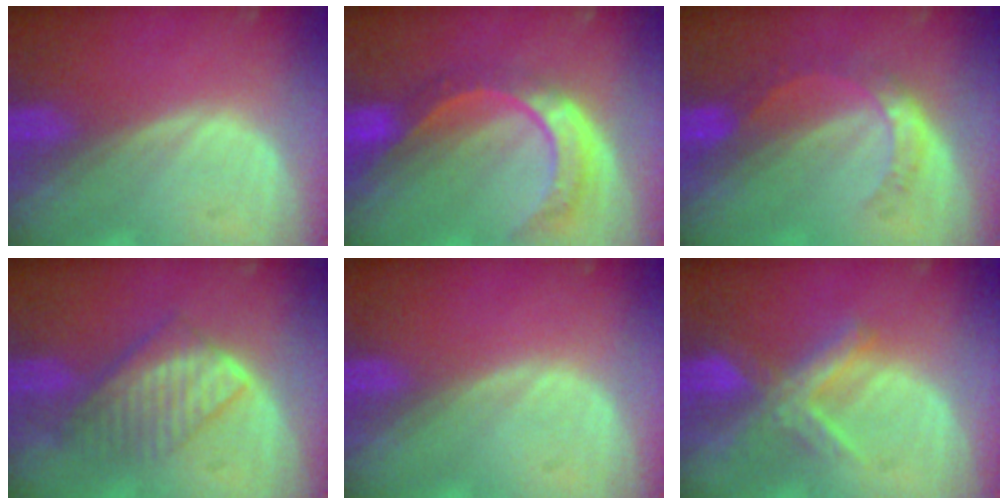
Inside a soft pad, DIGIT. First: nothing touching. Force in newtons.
{"total": 8.8, "press": 7.3, "slide": 4.9}
{"total": 5.2, "press": 4.7, "slide": 2.4}
{"total": 6.6, "press": 6.3, "slide": 1.9}
{"total": 0.0}
{"total": 6.7, "press": 6.1, "slide": 2.9}